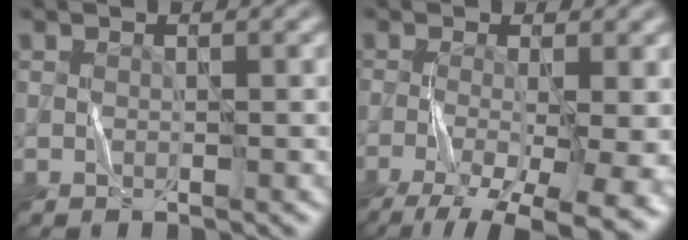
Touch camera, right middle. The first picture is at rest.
{"total": 11.3, "force": [-5.7, 3.8, 8.9], "torque": [-0.141, -0.028, -0.069]}